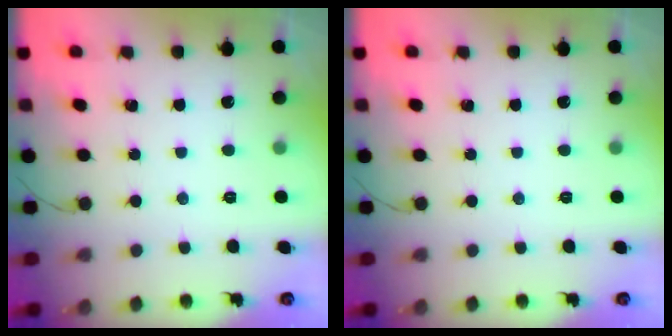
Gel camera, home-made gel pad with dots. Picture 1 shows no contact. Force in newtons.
{"total": 0.0}